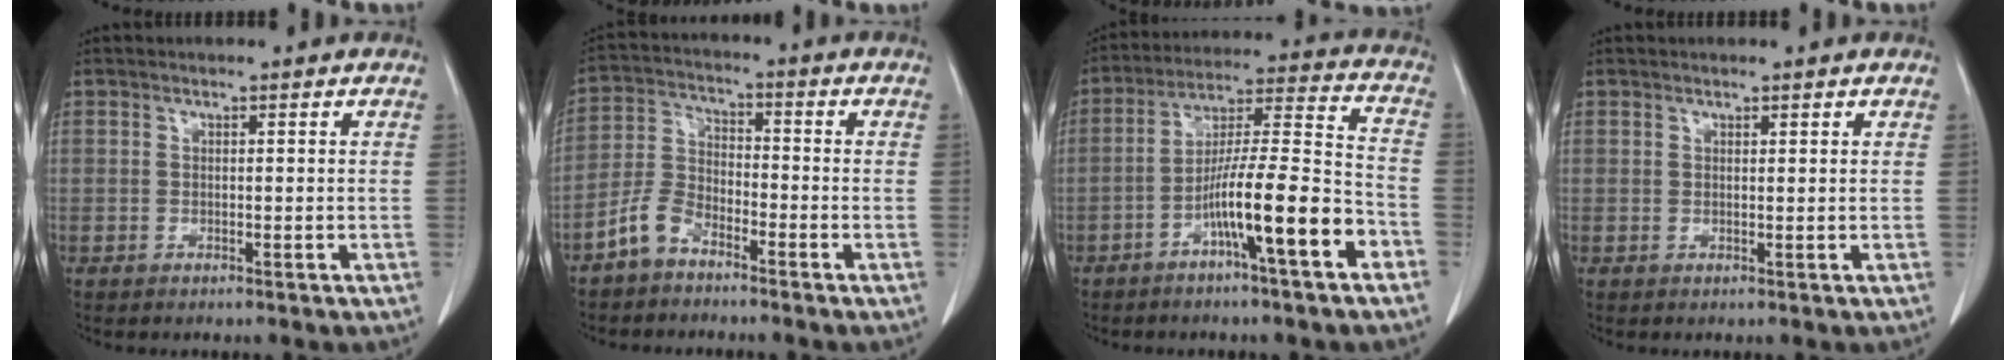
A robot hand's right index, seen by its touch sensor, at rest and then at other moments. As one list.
[{"total": 6.8, "force": [-4.7, 3.6, 3.3], "torque": [-0.087, 0.012, -0.098]}, {"total": 14.4, "force": [-6.5, 0.7, 12.8], "torque": [-0.218, 0.009, -0.109]}, {"total": 0.9, "force": [0.6, 0.5, 0.6], "torque": [-0.014, 0.003, 0.010]}]